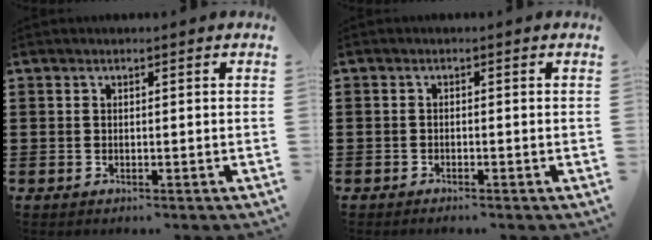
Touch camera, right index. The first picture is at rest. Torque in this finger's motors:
{"motor_torque": [0.16, 0.12, -0.58, -0.15]}